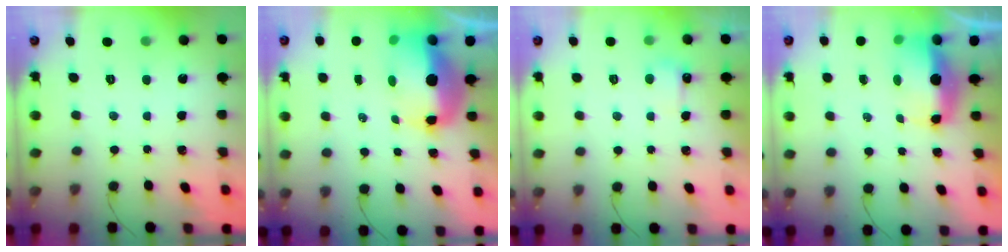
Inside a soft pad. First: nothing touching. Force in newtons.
{"total": 13.6, "press": 13.4, "slide": 2.8}
{"total": 3.2, "press": 3.1, "slide": 0.8}
{"total": 12.6, "press": 7.9, "slide": 9.8}